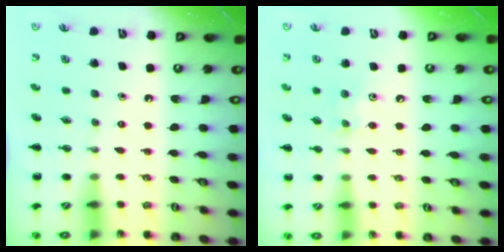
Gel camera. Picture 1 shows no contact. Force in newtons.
{"total": 6.4, "press": 6.2, "slide": 1.6}